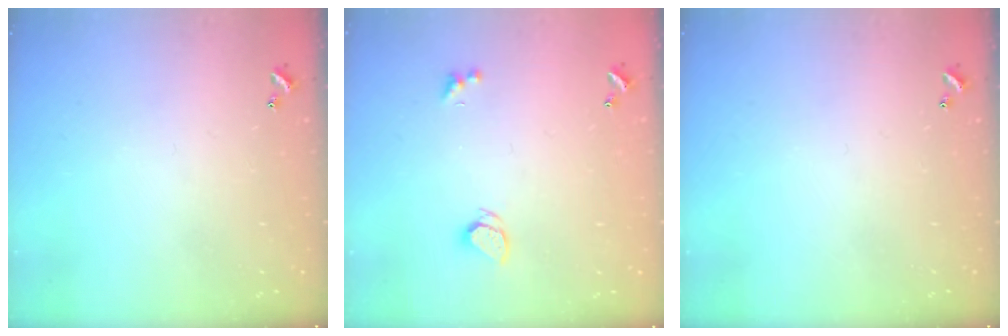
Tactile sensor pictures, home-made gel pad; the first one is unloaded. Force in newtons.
{"total": 1.9, "press": 1.8, "slide": 0.4}
{"total": 0.0}